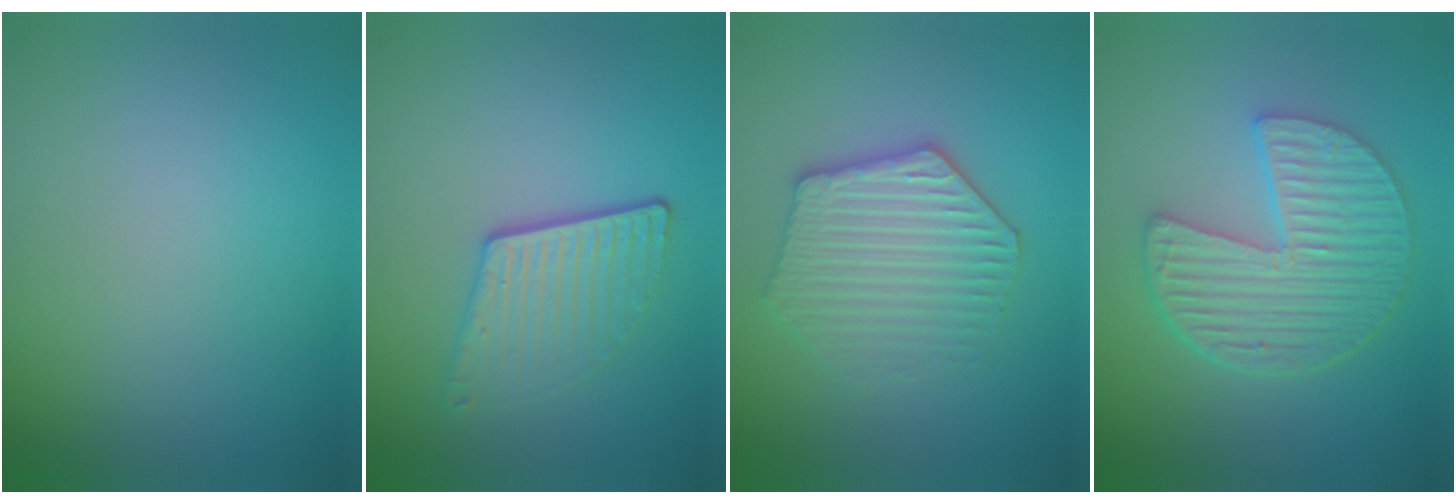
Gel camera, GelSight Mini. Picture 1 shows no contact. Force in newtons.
{"total": 3.6, "press": 2.7, "slide": 2.4}
{"total": 4.0, "press": 3.8, "slide": 1.2}
{"total": 6.2, "press": 4.7, "slide": 4.0}